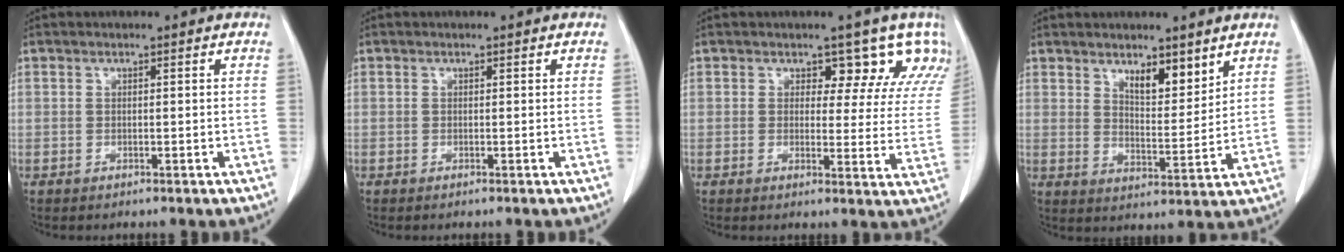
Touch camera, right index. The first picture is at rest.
{"total": 0.0}
{"total": 9.6, "force": [7.4, 5.1, 3.4], "torque": [-0.004, -0.010, 0.054]}
{"total": 6.0, "force": [4.3, 1.9, 3.8], "torque": [-0.064, -0.011, 0.074]}